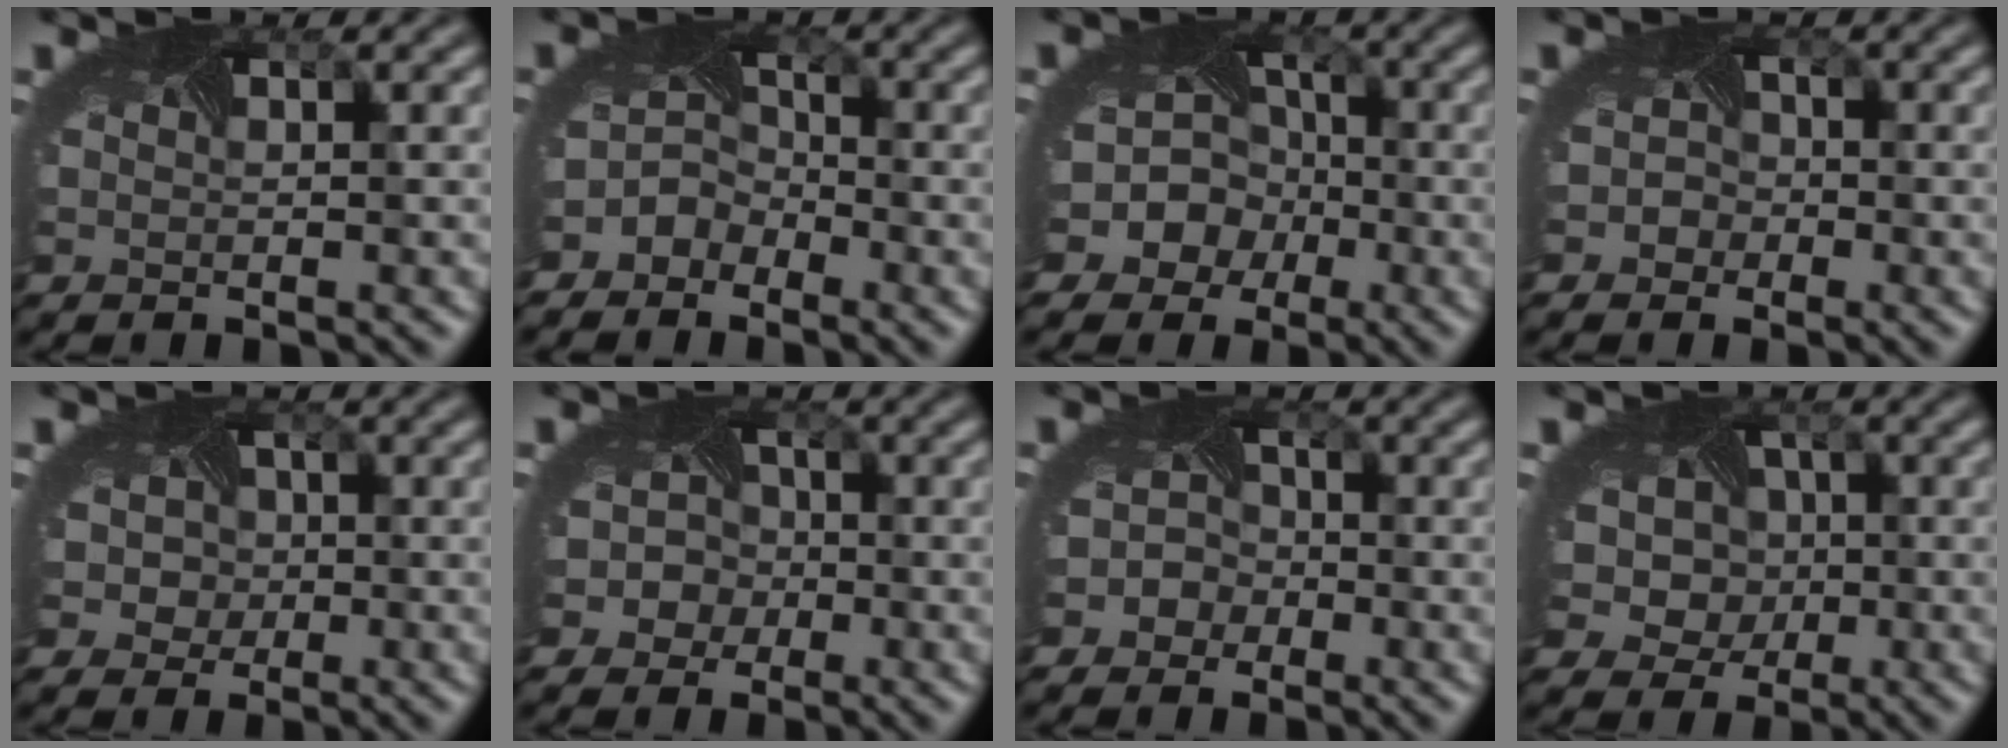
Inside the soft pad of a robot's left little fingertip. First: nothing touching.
{"total": 2.8, "force": [-2.1, 1.8, 0.3], "torque": [0.001, -0.003, -0.046]}
{"total": 10.1, "force": [-3.4, 8.9, 3.4], "torque": [-0.067, 0.002, -0.082]}
{"total": 2.2, "force": [-1.1, 1.9, 0.3], "torque": [0.012, -0.003, -0.019]}
{"total": 4.9, "force": [0.1, 4.4, 2.2], "torque": [-0.022, 0.007, -0.022]}
{"total": 4.7, "force": [-1.4, 4.3, 1.3], "torque": [-0.006, 0.010, -0.040]}
{"total": 3.2, "force": [-1.6, 2.7, 0.5], "torque": [0.014, 0.005, -0.029]}
{"total": 7.5, "force": [0.0, 6.6, 3.7], "torque": [-0.051, 0.003, -0.029]}